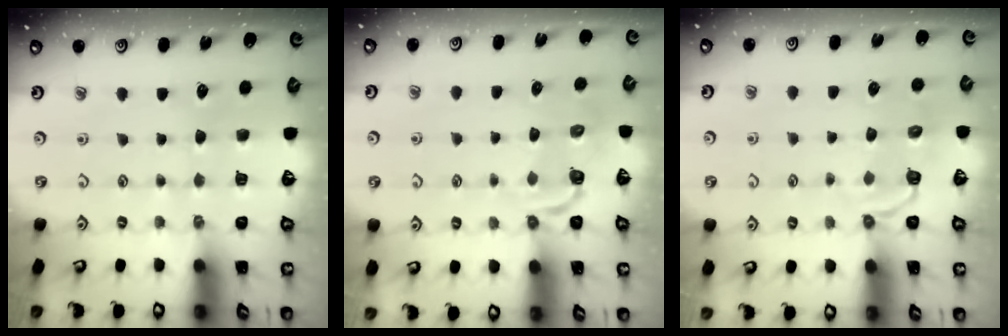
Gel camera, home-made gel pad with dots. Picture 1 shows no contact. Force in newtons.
{"total": 3.3, "press": 2.1, "slide": 2.6}
{"total": 3.7, "press": 2.4, "slide": 2.8}